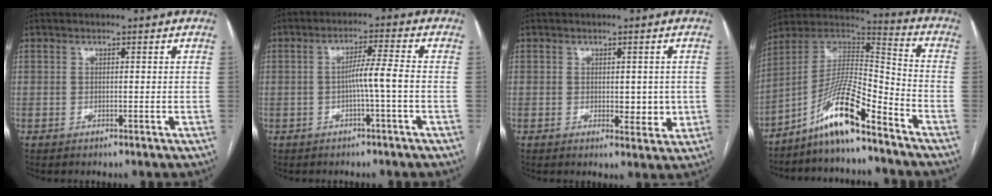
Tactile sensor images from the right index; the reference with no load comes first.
{"total": 4.4, "force": [-1.0, -0.8, 4.2], "torque": [-0.072, 0.009, -0.017]}
{"total": 4.0, "force": [0.0, 2.2, 3.4], "torque": [-0.034, -0.002, 0.008]}
{"total": 13.1, "force": [-8.9, 1.2, 9.6], "torque": [-0.184, 0.016, -0.164]}